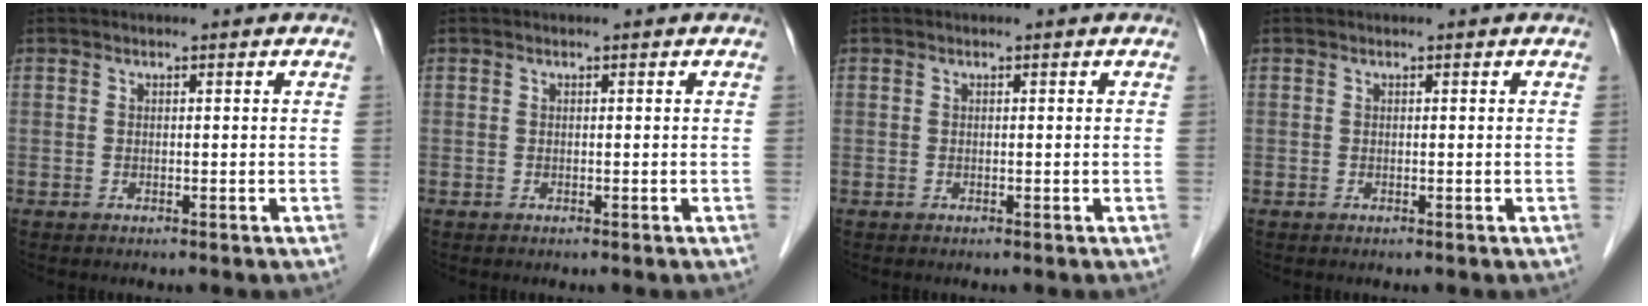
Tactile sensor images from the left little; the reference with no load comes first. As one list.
[{"total": 0.0}, {"total": 0.0}, {"total": 0.0}]